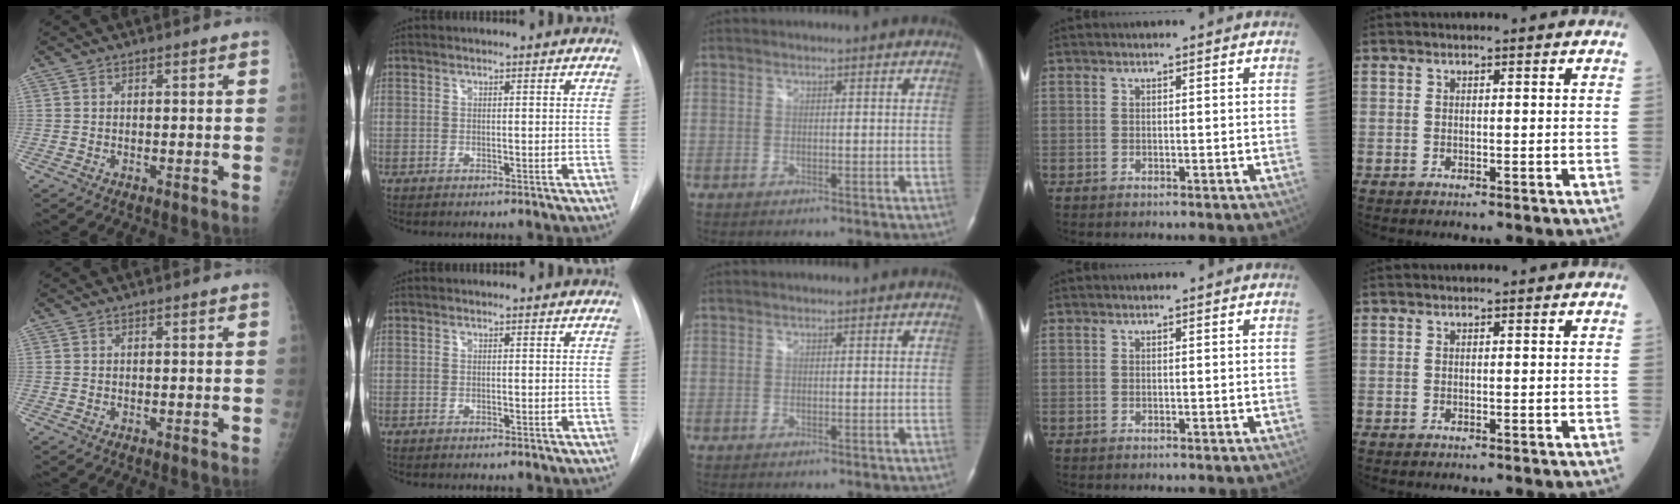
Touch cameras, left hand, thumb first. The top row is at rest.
{}